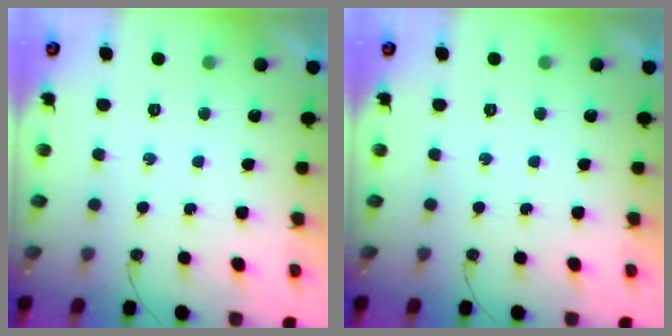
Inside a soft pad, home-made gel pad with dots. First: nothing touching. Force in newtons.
{"total": 0.0}